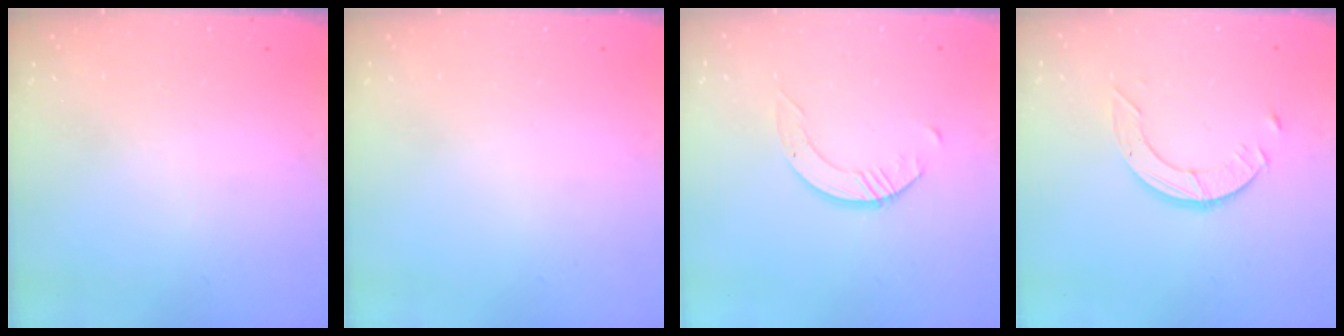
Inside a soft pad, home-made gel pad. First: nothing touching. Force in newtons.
{"total": 0.0}
{"total": 3.1, "press": 3.1, "slide": 0.3}
{"total": 4.2, "press": 4.2, "slide": 0.2}